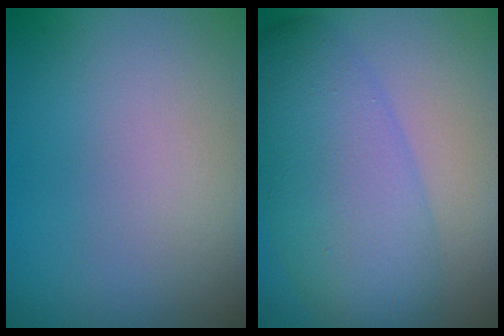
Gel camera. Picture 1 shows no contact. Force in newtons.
{"total": 8.2, "press": 8.2, "slide": 0.1}